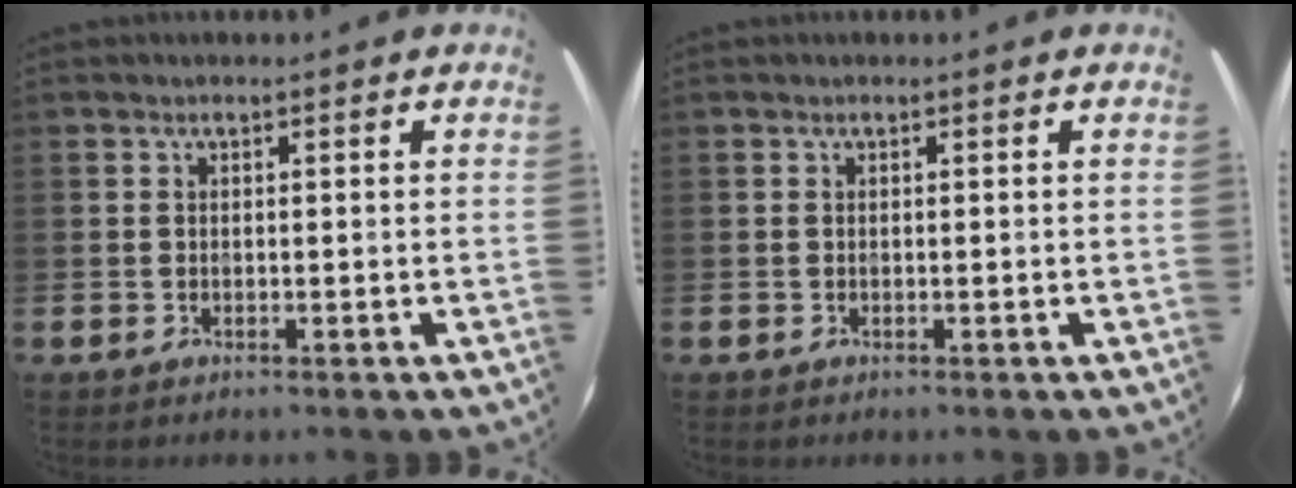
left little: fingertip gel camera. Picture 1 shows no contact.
{"total": 0.0}